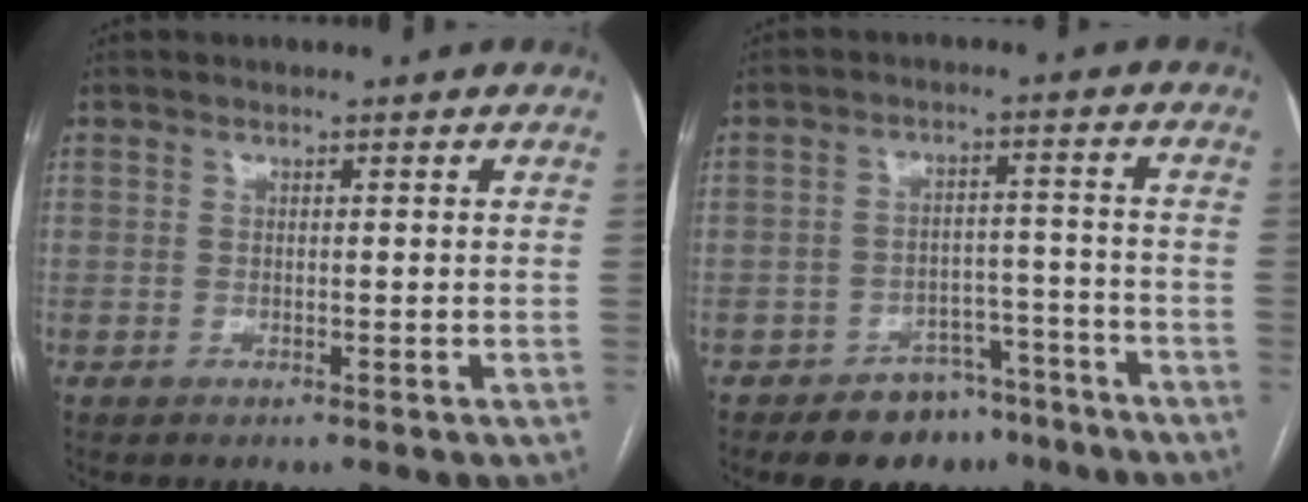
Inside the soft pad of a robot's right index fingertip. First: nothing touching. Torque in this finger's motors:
{"motor_torque": [-0.24, -0.30, -0.29, -0.10]}